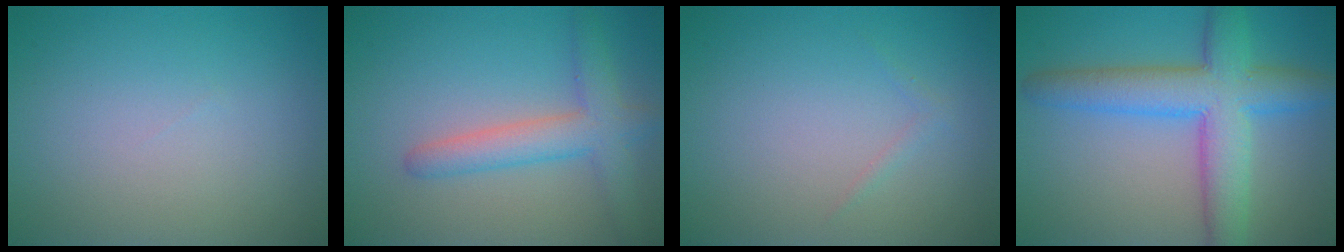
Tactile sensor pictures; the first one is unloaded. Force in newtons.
{"total": 4.0, "press": 4.0, "slide": 0.3}
{"total": 0.6, "press": 0.6, "slide": 0.0}
{"total": 7.6, "press": 7.6, "slide": 0.3}